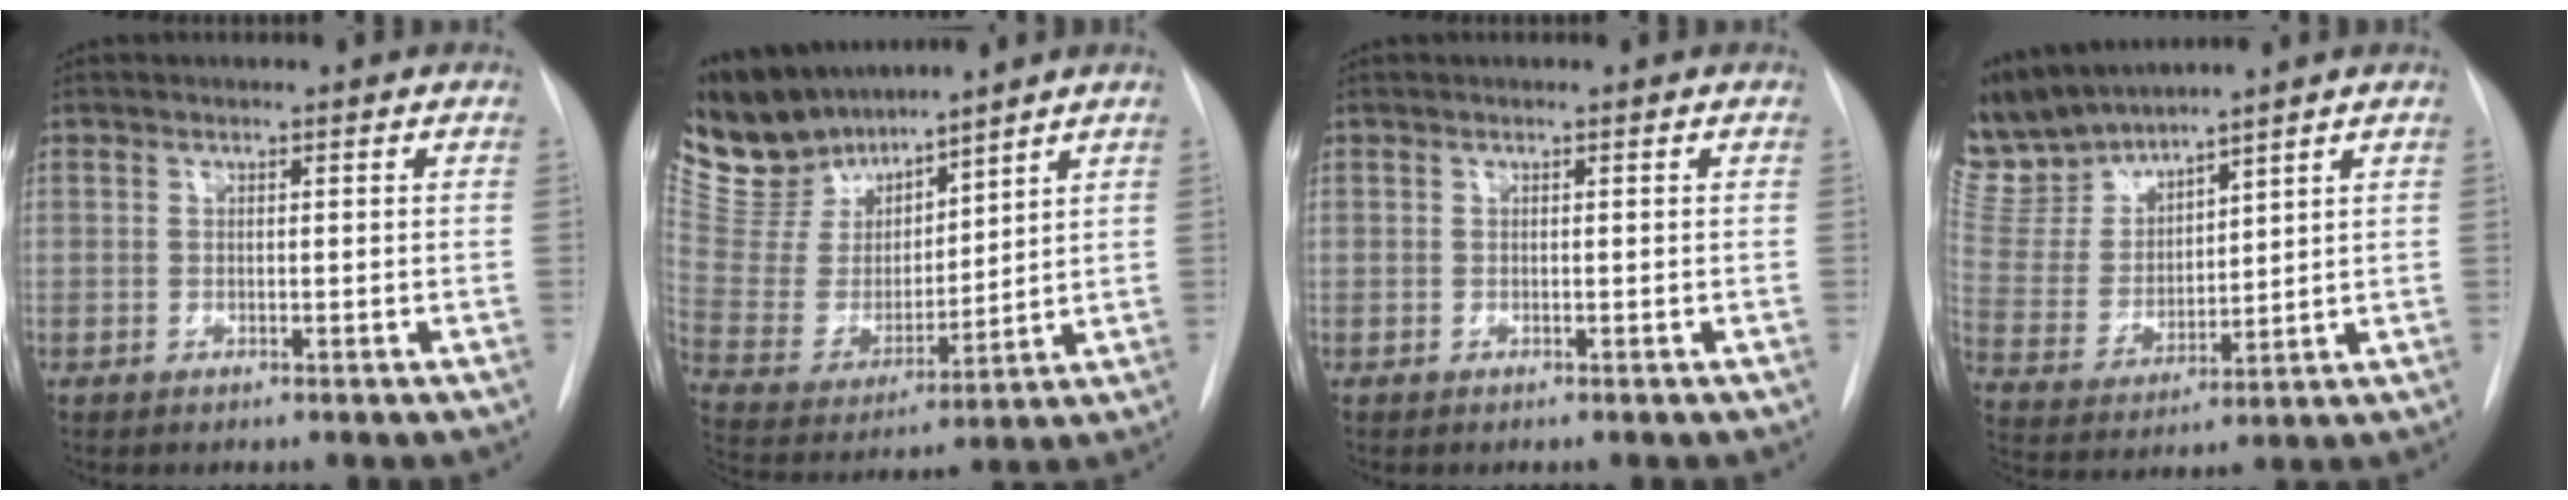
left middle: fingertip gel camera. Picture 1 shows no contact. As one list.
[{"total": 13.1, "force": [11.9, 4.7, 2.9], "torque": [-0.077, 0.010, 0.248]}, {"total": 0.0}, {"total": 11.1, "force": [10.6, 2.0, 2.6], "torque": [-0.073, 0.004, 0.230]}]